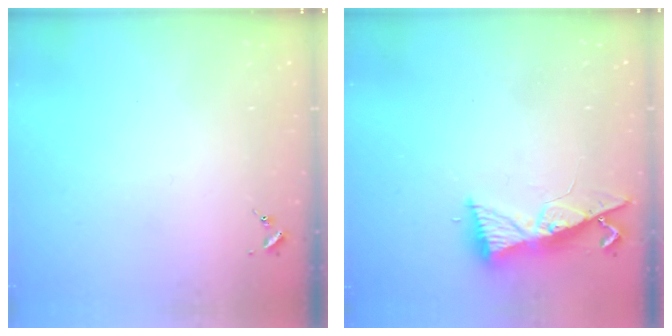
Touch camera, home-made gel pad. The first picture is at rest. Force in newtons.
{"total": 9.0, "press": 9.0, "slide": 1.1}